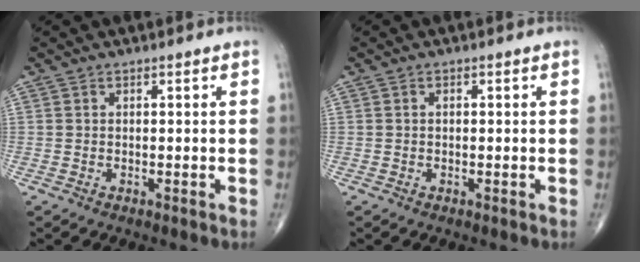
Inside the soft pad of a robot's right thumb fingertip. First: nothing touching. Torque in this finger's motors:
{"motor_torque": [0.00, -0.23, 0.13, 0.21, -0.02]}